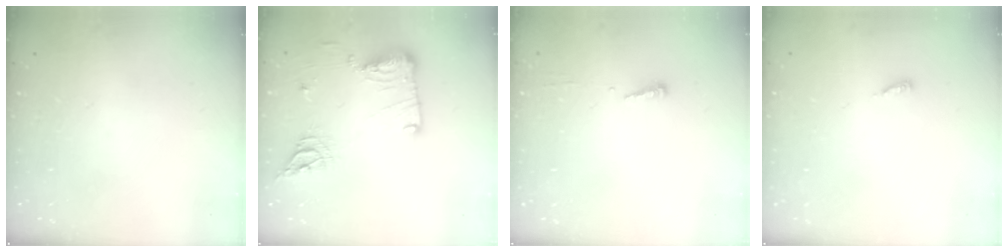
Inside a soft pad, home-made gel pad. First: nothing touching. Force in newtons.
{"total": 15.8, "press": 15.0, "slide": 4.9}
{"total": 3.7, "press": 3.7, "slide": 0.5}
{"total": 2.9, "press": 2.9, "slide": 0.2}